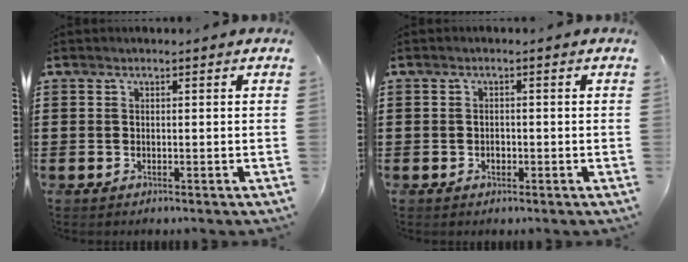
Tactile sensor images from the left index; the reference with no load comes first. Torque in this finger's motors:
{"motor_torque": [0.13, 0.12, 0.03, 0.02]}